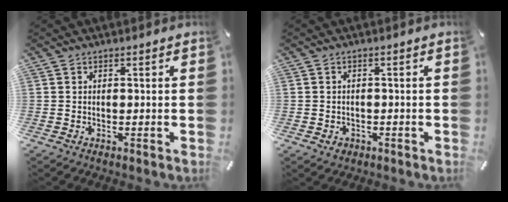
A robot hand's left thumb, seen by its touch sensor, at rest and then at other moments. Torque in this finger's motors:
{"motor_torque": [0.00, 0.01, 0.01, 0.01, 0.00]}